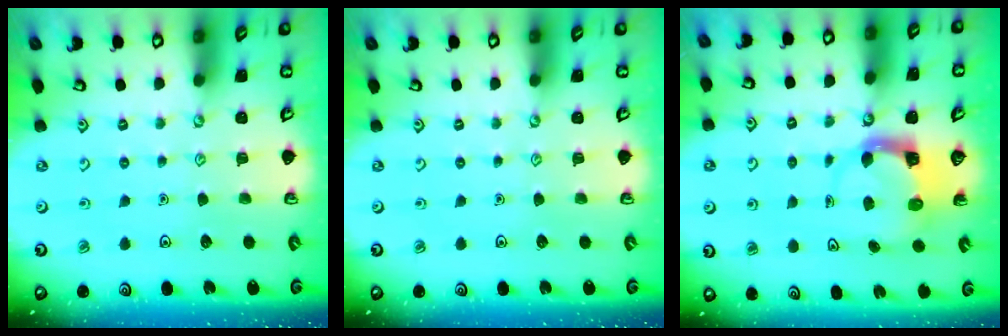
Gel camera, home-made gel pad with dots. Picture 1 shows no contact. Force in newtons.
{"total": 0.0}
{"total": 3.6, "press": 3.6, "slide": 0.6}